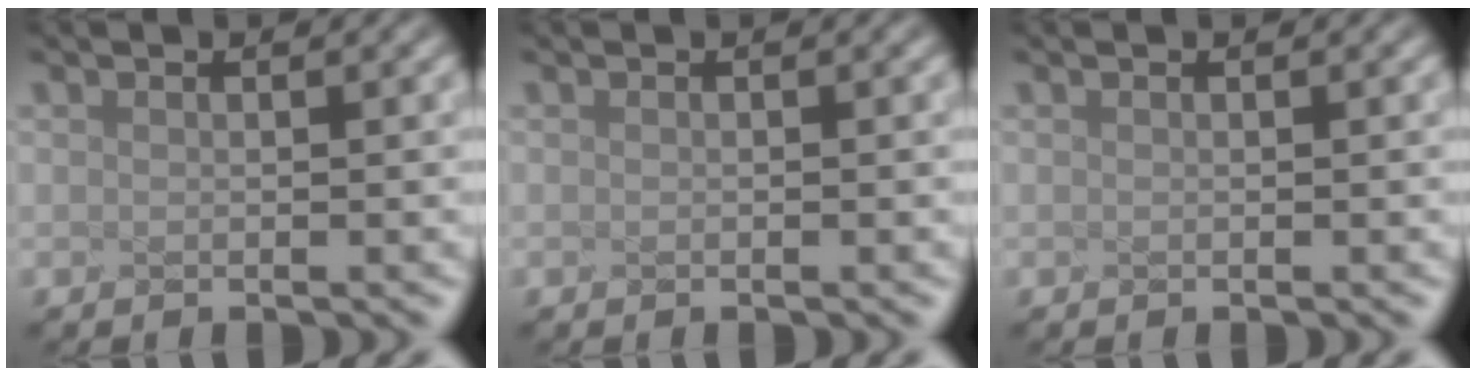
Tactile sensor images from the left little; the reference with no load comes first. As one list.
[{"total": 0.0}, {"total": 0.0}]